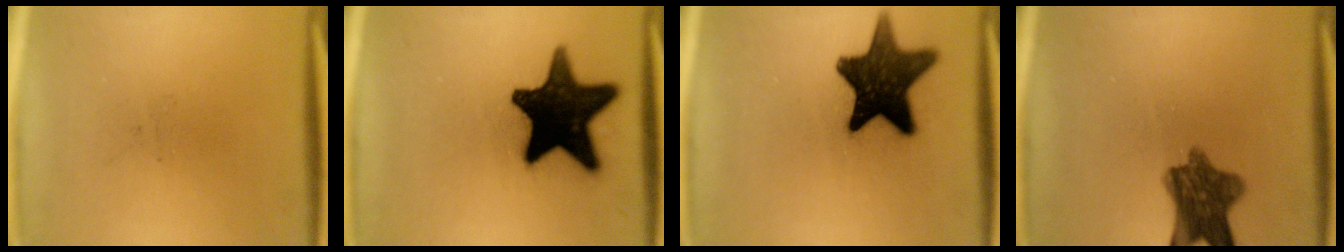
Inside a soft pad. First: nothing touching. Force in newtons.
{"total": 19.2}
{"total": 15.5}
{"total": 8.6}